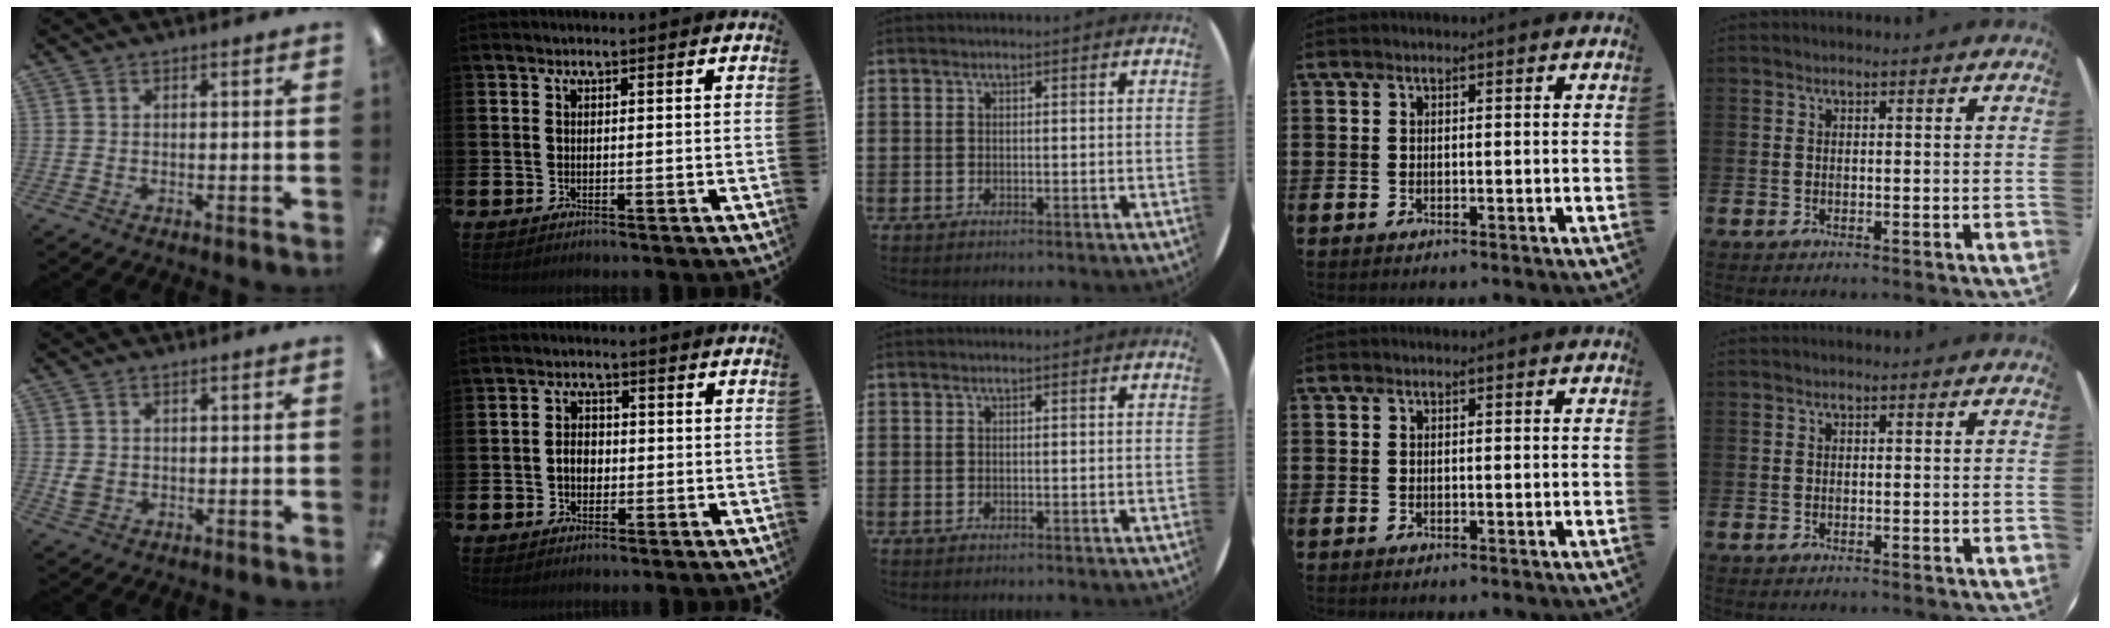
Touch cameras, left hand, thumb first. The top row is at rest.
{"thumb": {"total": 2.4, "force": [0.3, 2.0, 1.2], "torque": [-0.015, 0.000, 0.004]}, "index": {"total": 2.7, "force": [-0.5, 2.0, 1.8], "torque": [-0.026, 0.003, -0.013]}}